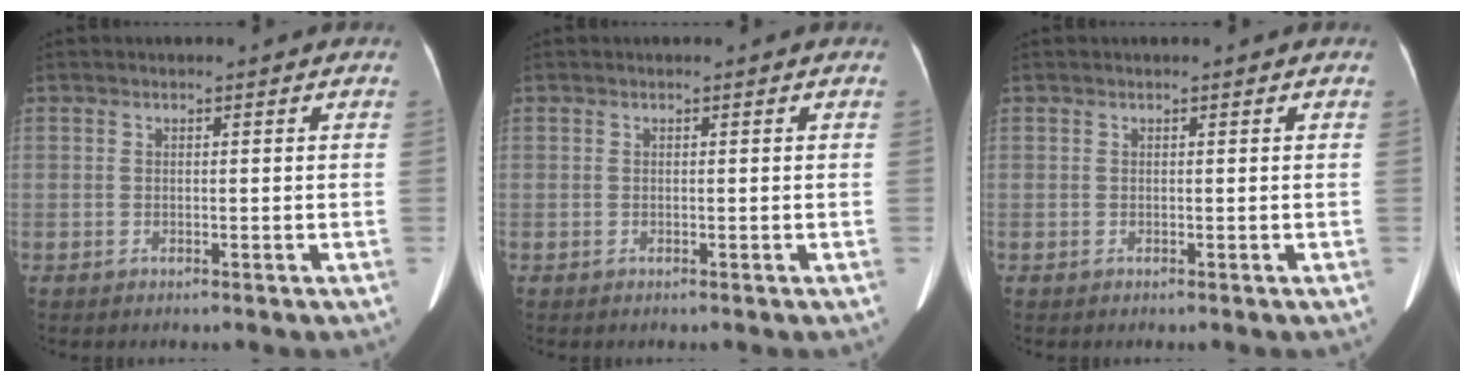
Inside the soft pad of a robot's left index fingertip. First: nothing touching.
{"total": 0.0}
{"total": 0.0}